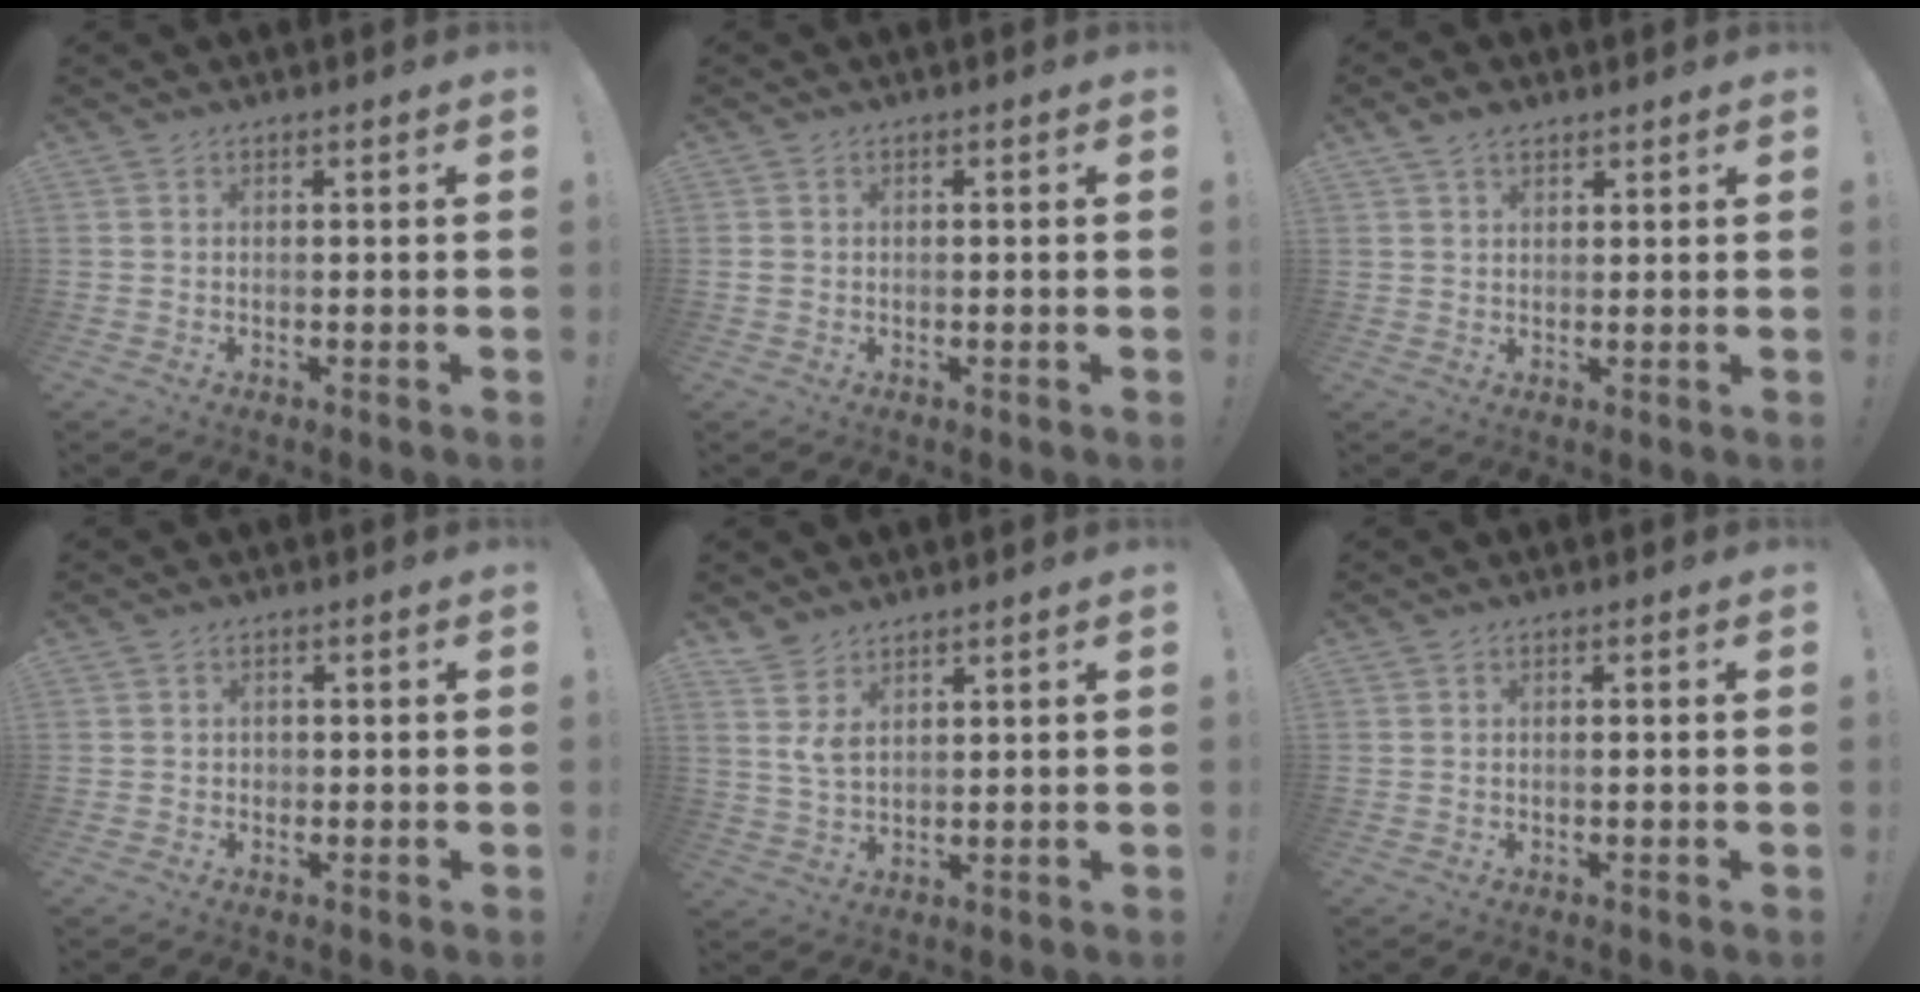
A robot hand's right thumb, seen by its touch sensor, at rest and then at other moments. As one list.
[{"total": 1.4, "force": [-0.5, 1.0, 0.7], "torque": [-0.011, 0.006, -0.009]}, {"total": 3.4, "force": [2.4, 1.9, 1.5], "torque": [-0.021, -0.008, 0.044]}, {"total": 1.4, "force": [-0.5, 1.1, 0.6], "torque": [-0.008, 0.005, -0.010]}, {"total": 5.8, "force": [3.5, 2.8, 3.7], "torque": [-0.079, -0.017, 0.066]}, {"total": 1.0, "force": [-0.5, 0.0, 0.9], "torque": [-0.016, 0.000, -0.009]}]